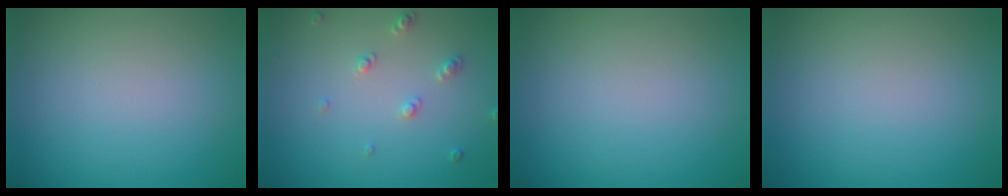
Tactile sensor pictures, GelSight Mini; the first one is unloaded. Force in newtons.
{"total": 1.6, "press": 1.5, "slide": 0.4}
{"total": 0.0}
{"total": 0.0}